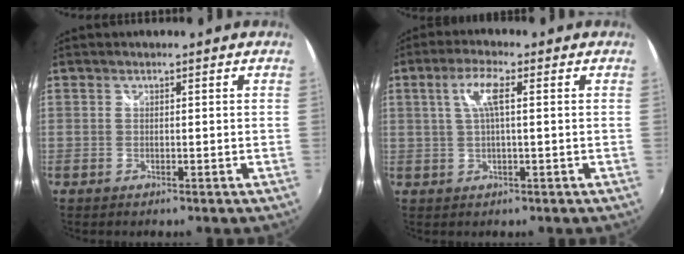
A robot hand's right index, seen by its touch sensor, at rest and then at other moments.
{"total": 5.1, "force": [1.1, 0.8, 4.9], "torque": [-0.095, 0.006, 0.021]}